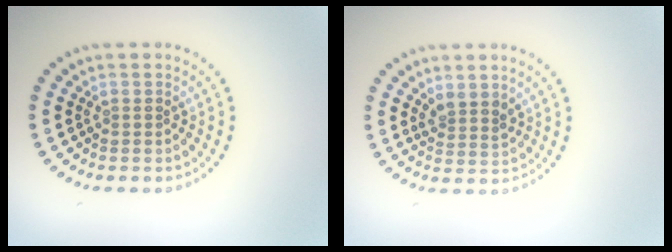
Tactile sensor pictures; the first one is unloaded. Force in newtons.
{"total": 1.9, "press": 1.5, "slide": 1.1}